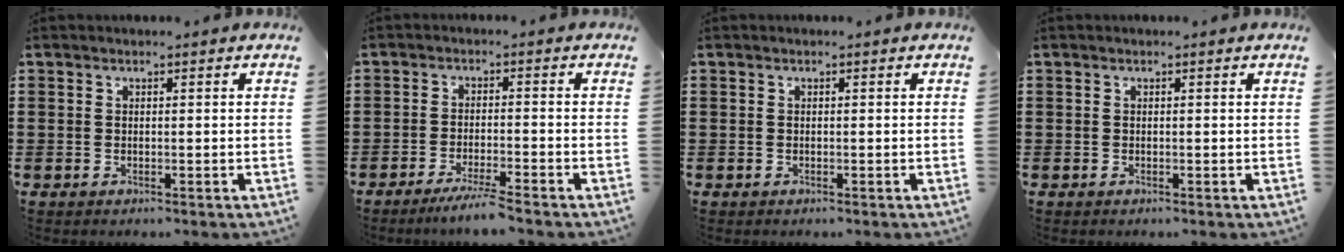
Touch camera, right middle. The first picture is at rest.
{"total": 3.7, "force": [-3.1, -0.3, 1.9], "torque": [-0.037, -0.007, -0.060]}
{"total": 0.0}
{"total": 0.0}